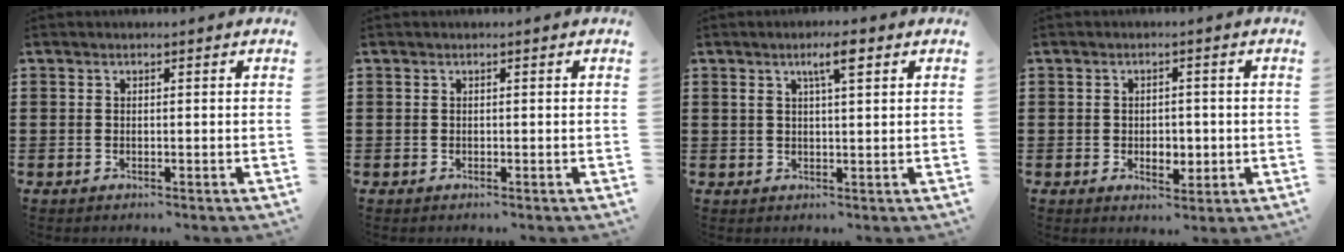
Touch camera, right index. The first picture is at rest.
{"total": 0.0}
{"total": 4.1, "force": [2.2, 0.7, 3.4], "torque": [-0.057, 0.001, 0.031]}
{"total": 3.5, "force": [-0.7, 2.2, 2.7], "torque": [-0.054, 0.005, -0.013]}